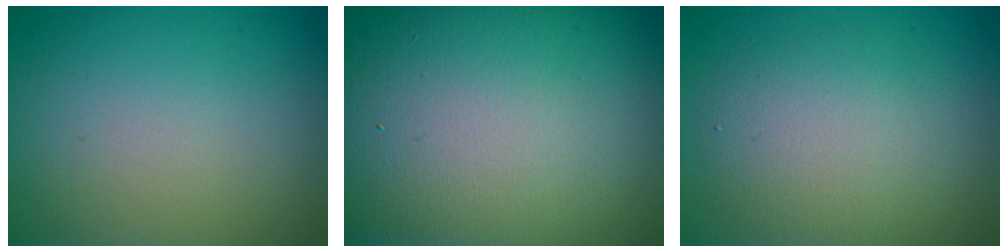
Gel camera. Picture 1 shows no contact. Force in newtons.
{"total": 22.0, "press": 21.9, "slide": 1.1}
{"total": 4.5, "press": 4.4, "slide": 0.4}